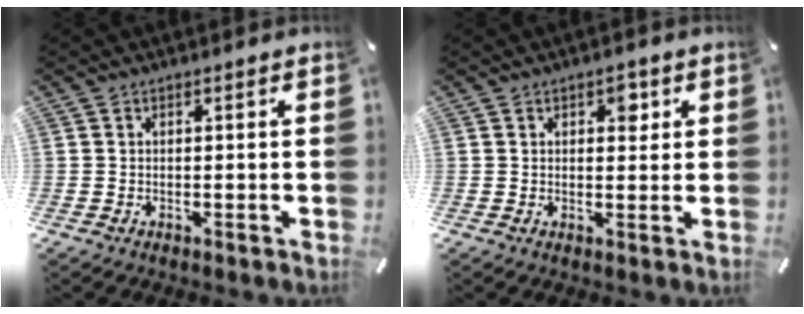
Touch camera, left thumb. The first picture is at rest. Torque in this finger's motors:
{"motor_torque": [0.36, 0.36, 0.17, -0.43, 0.09]}